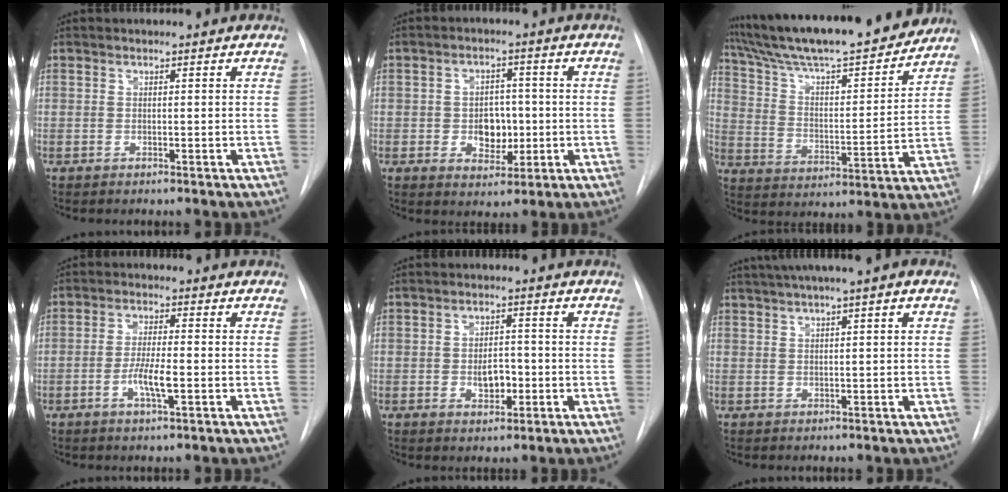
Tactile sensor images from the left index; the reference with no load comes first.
{"total": 5.7, "force": [-0.9, 4.0, 3.9], "torque": [-0.054, 0.005, -0.006]}
{"total": 23.2, "force": [20.3, 3.0, 10.8], "torque": [-0.183, -0.006, 0.309]}
{"total": 4.8, "force": [-1.8, 0.7, 4.4], "torque": [-0.086, -0.007, -0.034]}
{"total": 4.1, "force": [-1.2, 2.4, 3.1], "torque": [-0.045, -0.001, -0.014]}
{"total": 7.3, "force": [4.6, 0.1, 5.6], "torque": [-0.090, 0.032, 0.067]}